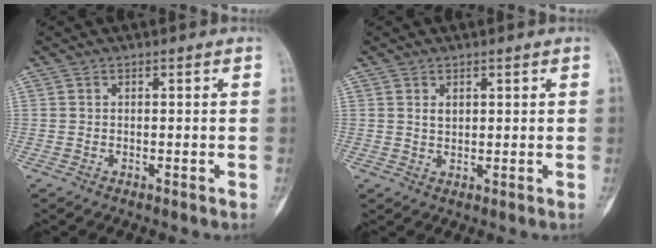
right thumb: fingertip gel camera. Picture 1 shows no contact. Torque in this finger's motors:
{"motor_torque": [0.47, 0.31, 0.16, 0.17, -0.01]}